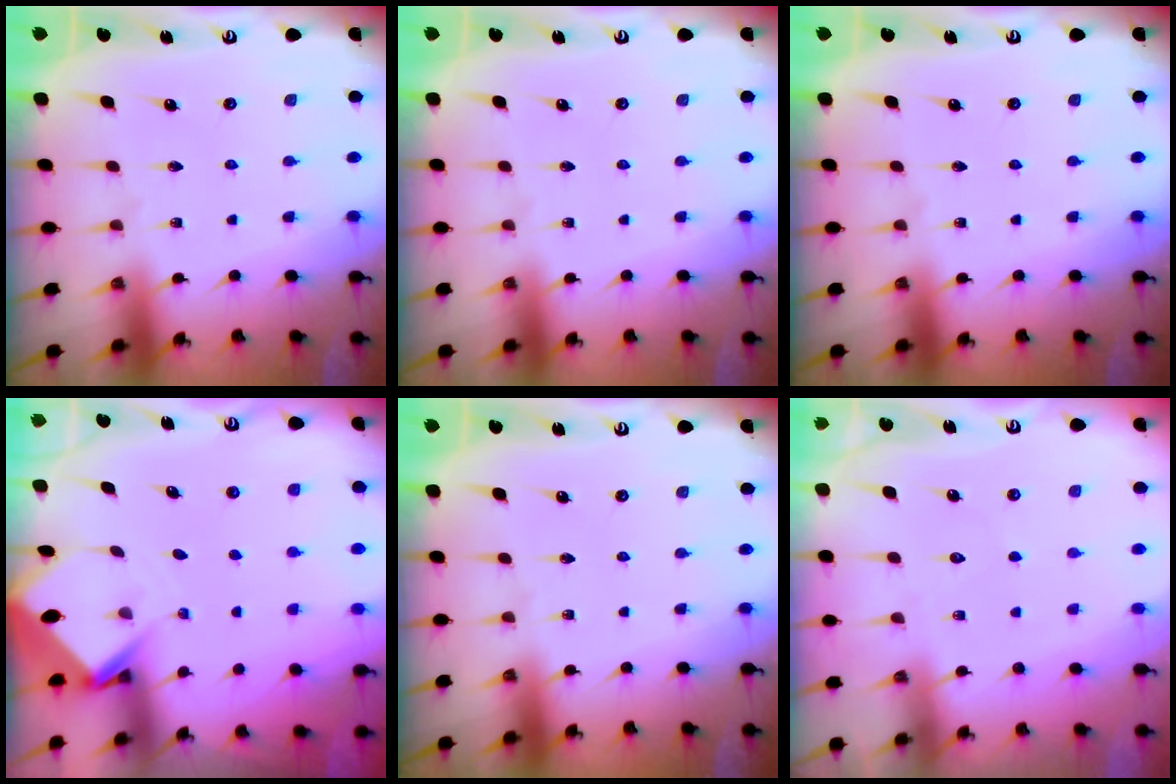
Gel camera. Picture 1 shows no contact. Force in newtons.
{"total": 0.0}
{"total": 0.0}
{"total": 3.2, "press": 3.2, "slide": 0.2}
{"total": 0.0}
{"total": 5.6, "press": 5.6, "slide": 0.5}